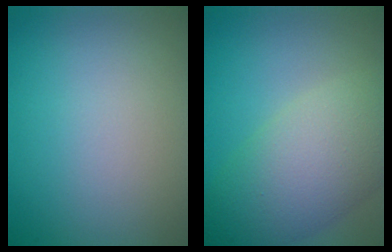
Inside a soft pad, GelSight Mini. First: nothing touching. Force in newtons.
{"total": 7.6, "press": 7.6, "slide": 0.3}